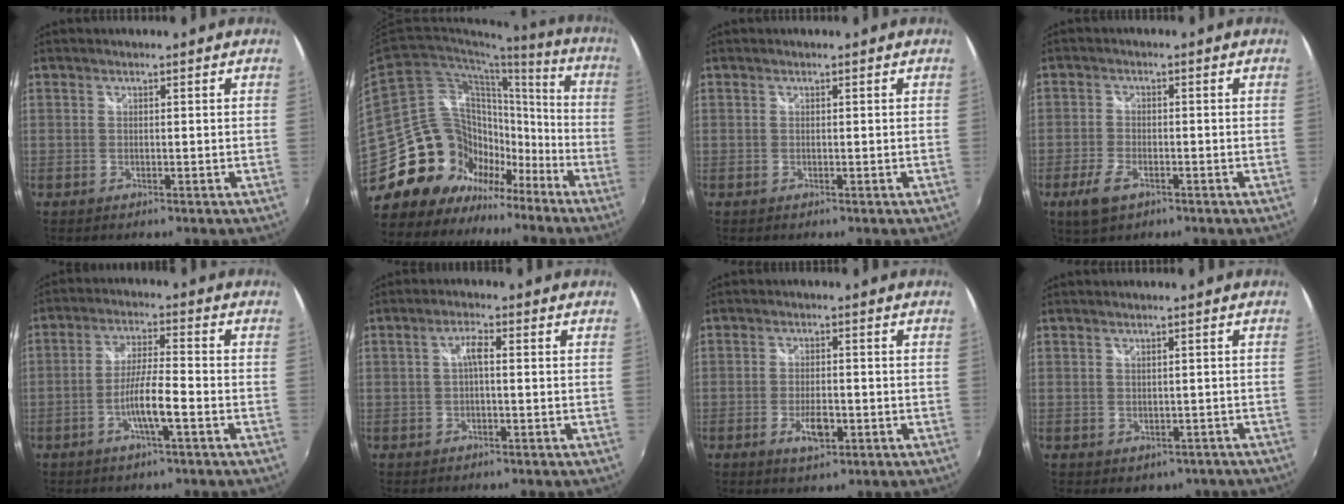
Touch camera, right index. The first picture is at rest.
{"total": 27.2, "force": [-15.7, 18.4, 12.4], "torque": [-0.255, 0.035, -0.243]}
{"total": 0.0}
{"total": 5.7, "force": [-3.3, 2.7, 3.8], "torque": [-0.097, -0.010, -0.060]}
{"total": 6.8, "force": [-3.0, 0.2, 6.1], "torque": [-0.117, -0.001, -0.054]}
{"total": 2.5, "force": [-0.1, 0.6, 2.4], "torque": [-0.047, 0.008, -0.003]}
{"total": 5.0, "force": [-2.1, 2.0, 4.0], "torque": [-0.083, -0.005, -0.036]}
{"total": 3.9, "force": [-2.1, 2.9, 1.5], "torque": [-0.023, 0.001, -0.014]}